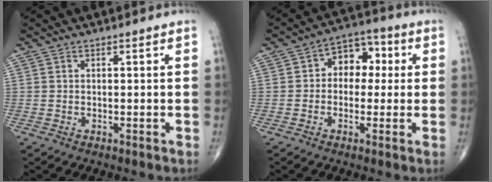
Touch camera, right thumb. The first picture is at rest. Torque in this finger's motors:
{"motor_torque": [0.05, 0.08, 0.27, -0.19, 0.04]}